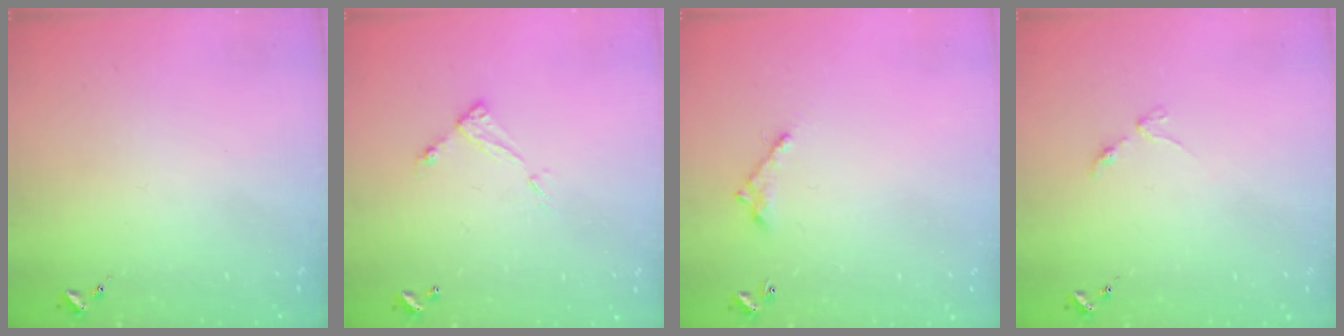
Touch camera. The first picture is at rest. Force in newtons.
{"total": 5.3, "press": 5.3, "slide": 0.4}
{"total": 6.2, "press": 6.2, "slide": 0.4}
{"total": 2.8, "press": 2.8, "slide": 0.5}